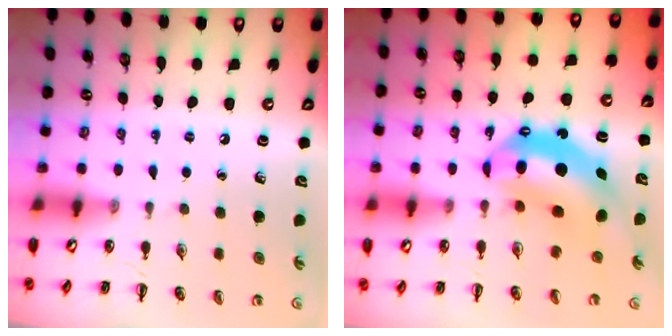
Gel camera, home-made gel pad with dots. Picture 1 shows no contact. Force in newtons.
{"total": 11.3, "press": 11.0, "slide": 2.6}